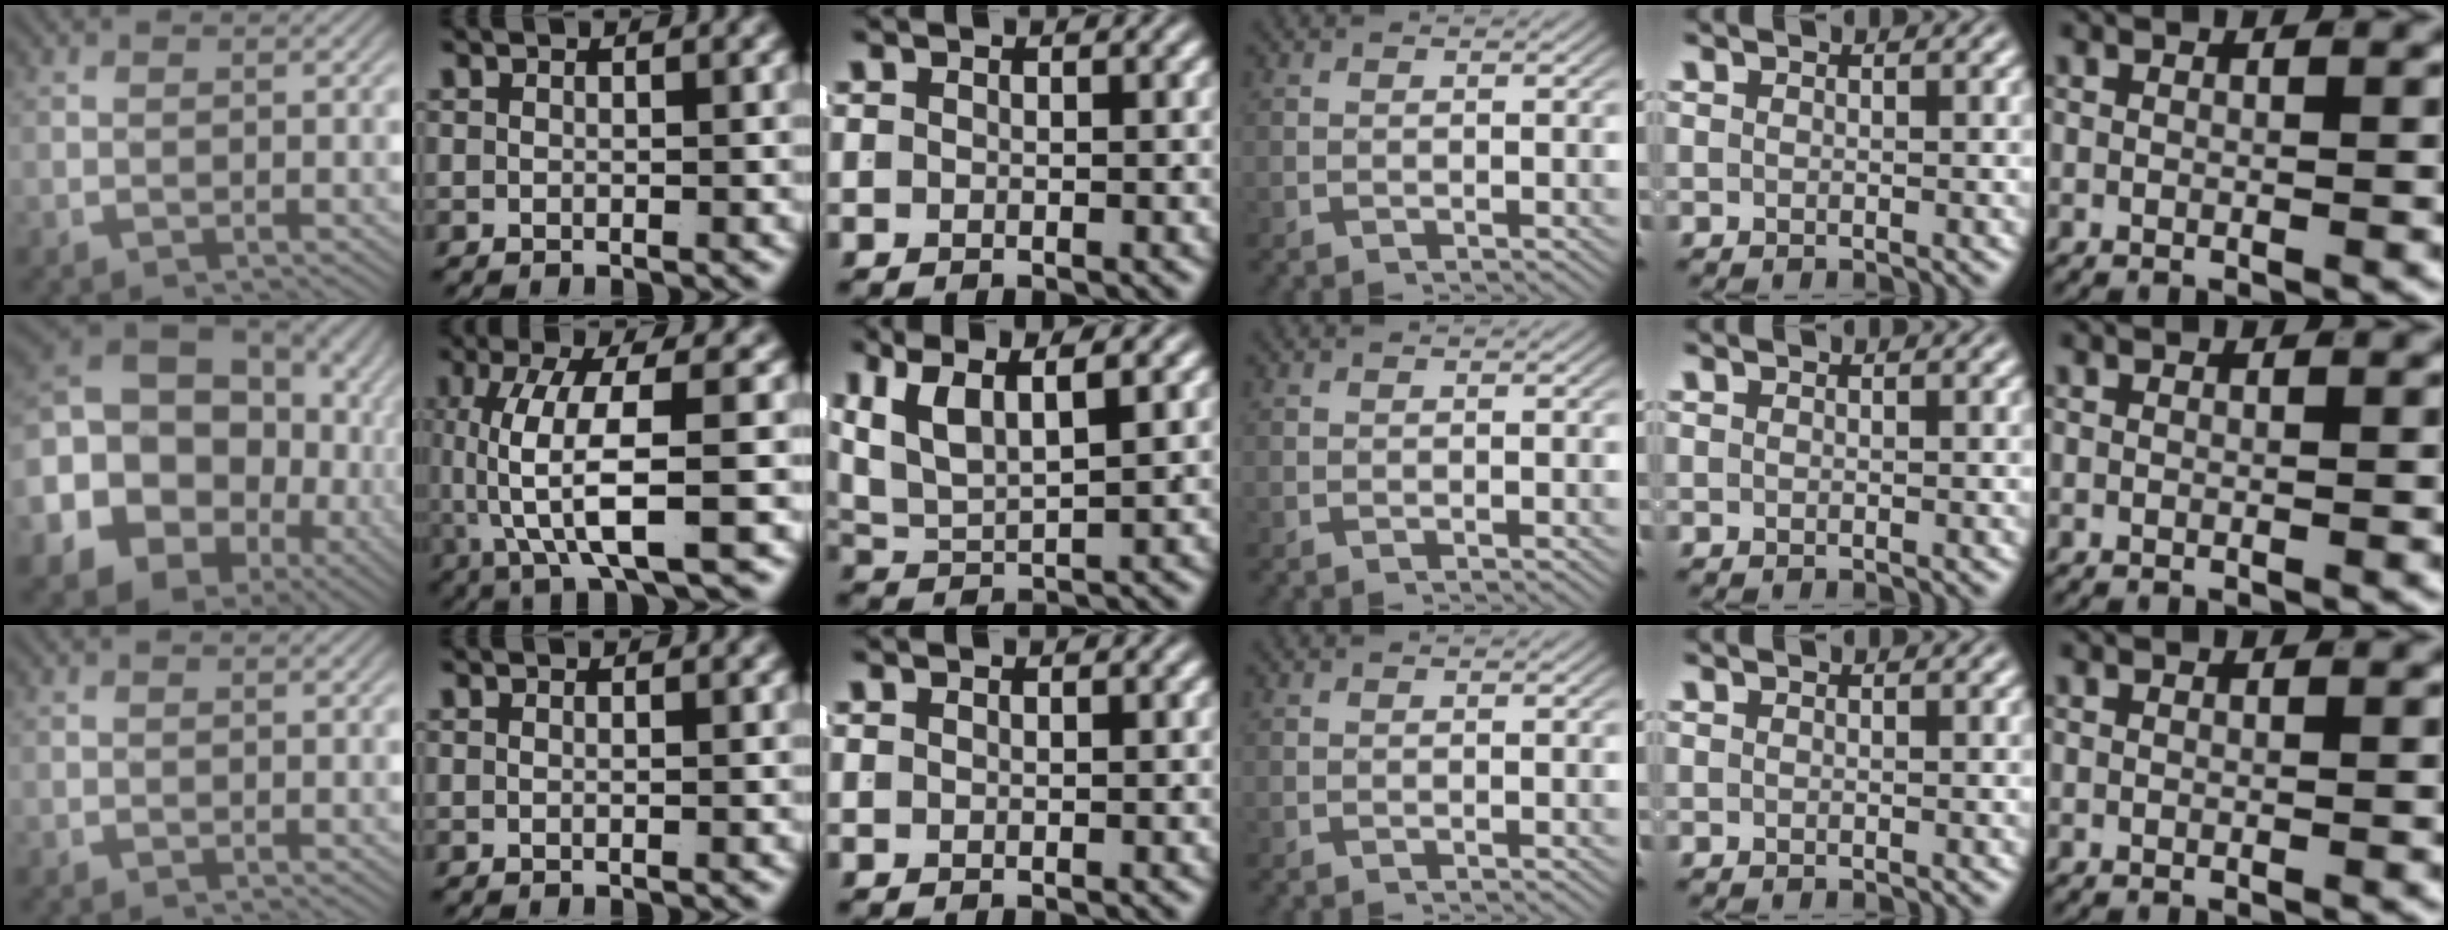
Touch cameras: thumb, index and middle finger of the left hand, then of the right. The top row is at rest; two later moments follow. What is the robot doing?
{"motion": "lift_and_place", "object": "shorts"}